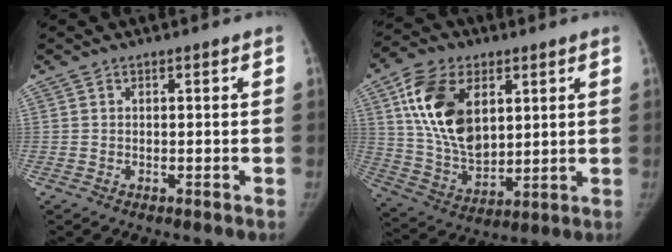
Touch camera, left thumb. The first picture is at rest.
{"total": 18.1, "force": [5.8, 11.3, 12.8], "torque": [-0.209, -0.022, 0.116]}